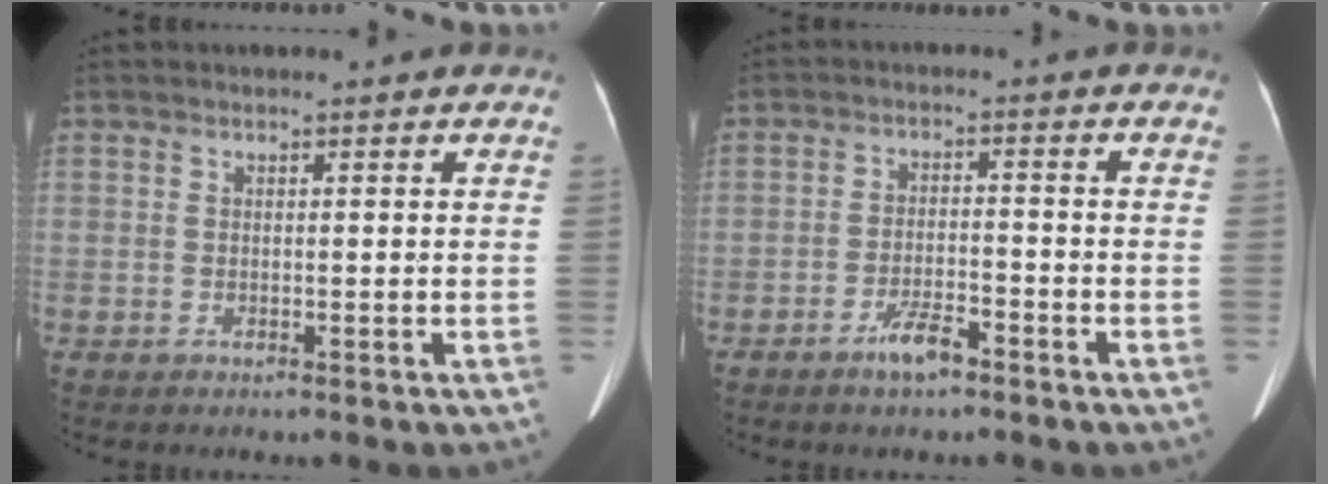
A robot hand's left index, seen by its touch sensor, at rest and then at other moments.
{"total": 4.1, "force": [-3.1, 0.9, 2.6], "torque": [-0.052, -0.005, -0.054]}